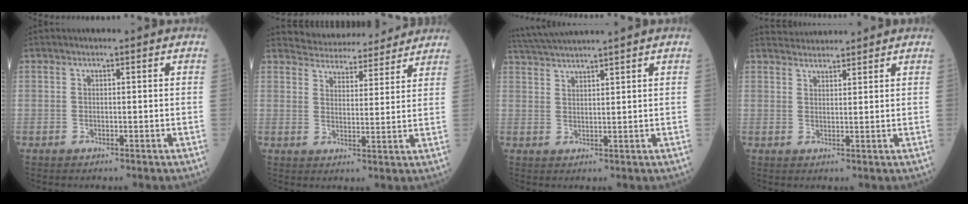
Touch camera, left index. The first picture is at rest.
{"total": 12.5, "force": [12.0, 2.8, 2.2], "torque": [-0.023, 0.014, 0.155]}
{"total": 7.3, "force": [6.7, -1.6, 2.5], "torque": [-0.047, 0.025, 0.116]}
{"total": 4.5, "force": [4.4, 0.4, 0.3], "torque": [-0.011, 0.032, 0.073]}